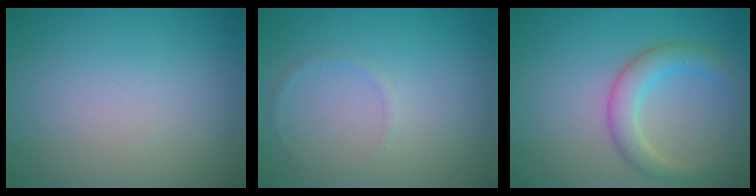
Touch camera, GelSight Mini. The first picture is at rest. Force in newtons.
{"total": 0.6, "press": 0.6, "slide": 0.1}
{"total": 3.3, "press": 3.3, "slide": 0.2}